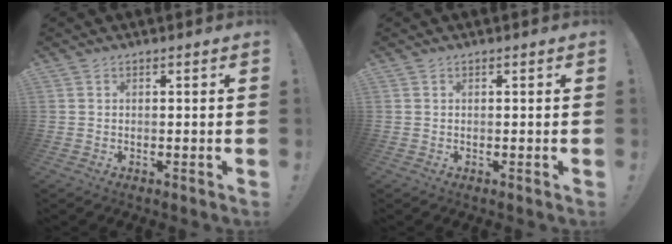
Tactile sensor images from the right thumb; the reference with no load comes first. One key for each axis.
{"total": 0.0}